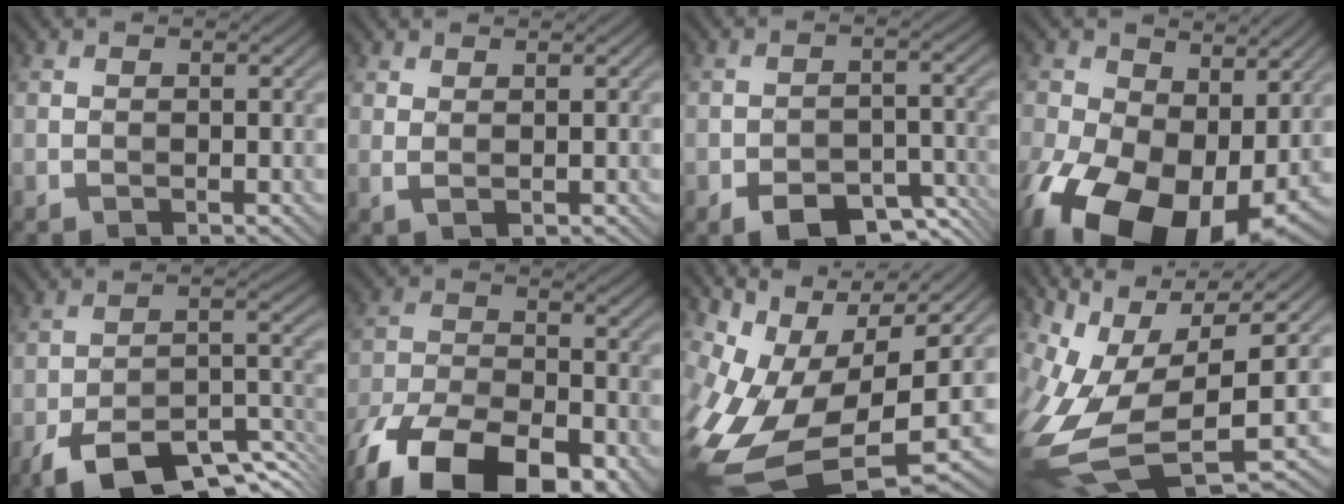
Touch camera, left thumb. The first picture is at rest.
{"total": 1.4, "force": [1.2, -0.1, 0.7], "torque": [-0.022, 0.001, 0.022]}
{"total": 7.0, "force": [-4.3, 3.5, 4.3], "torque": [-0.064, -0.003, -0.067]}
{"total": 19.2, "force": [-3.9, 12.6, 14.0], "torque": [-0.296, -0.054, -0.035]}
{"total": 12.2, "force": [-8.2, 4.6, 7.8], "torque": [-0.120, -0.006, -0.145]}
{"total": 16.8, "force": [-10.8, 8.1, 10.0], "torque": [-0.218, -0.044, -0.170]}
{"total": 14.9, "force": [-1.8, 7.2, 12.9], "torque": [-0.300, -0.027, -0.014]}
{"total": 15.5, "force": [-0.4, 7.3, 13.7], "torque": [-0.318, -0.030, 0.010]}